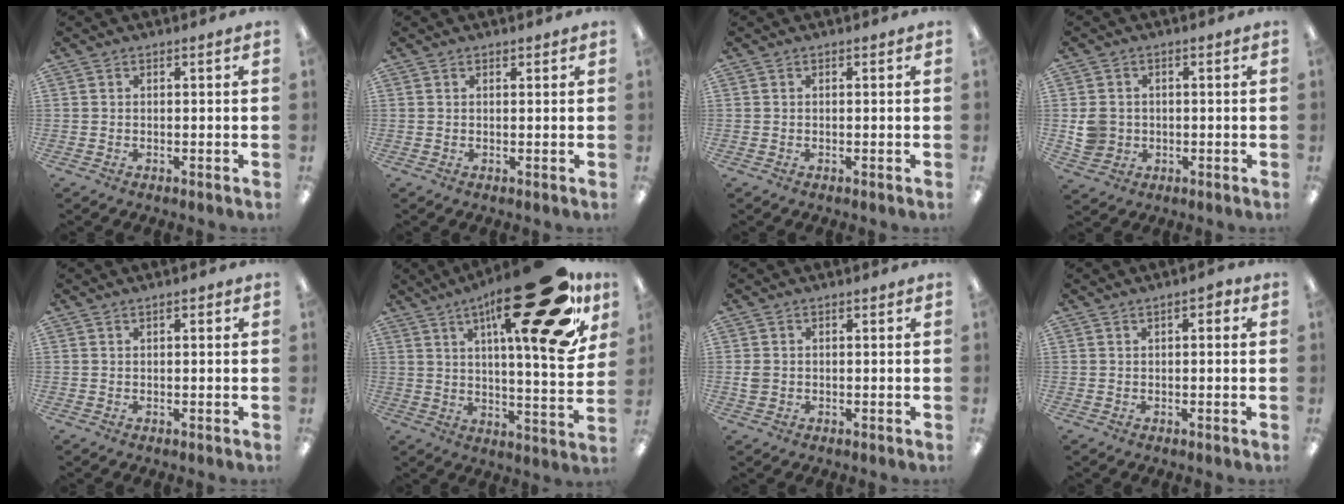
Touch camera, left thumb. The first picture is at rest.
{"total": 0.7, "force": [0.5, 0.4, 0.2], "torque": [0.004, -0.002, 0.009]}
{"total": 0.0}
{"total": 5.7, "force": [0.4, 5.5, 1.3], "torque": [-0.027, 0.006, 0.011]}
{"total": 1.0, "force": [0.5, 0.5, 0.7], "torque": [-0.015, 0.004, 0.009]}
{"total": 29.1, "force": [15.9, 7.4, 23.2], "torque": [-0.328, -0.089, 0.237]}
{"total": 2.1, "force": [-0.1, 1.9, 1.0], "torque": [-0.009, 0.001, -0.004]}
{"total": 2.2, "force": [0.8, 1.1, 1.7], "torque": [-0.027, 0.002, 0.012]}